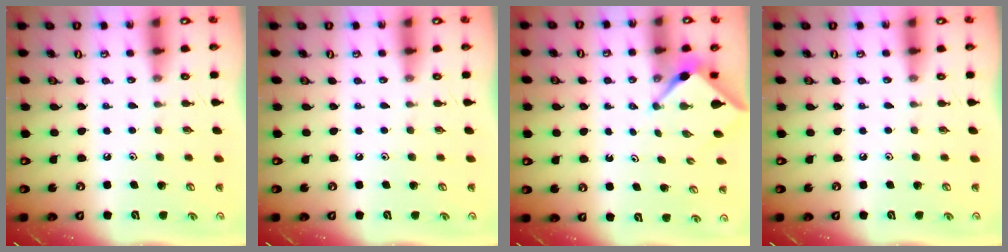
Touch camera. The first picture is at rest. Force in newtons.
{"total": 0.0}
{"total": 3.2, "press": 3.2, "slide": 0.4}
{"total": 0.0}